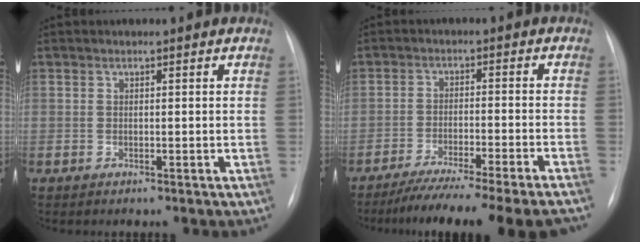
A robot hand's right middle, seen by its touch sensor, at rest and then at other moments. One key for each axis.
{"total": 16.6, "fx": -14.4, "fy": -0.7, "fz": 8.2, "tx": -0.101, "ty": -0.035, "tz": -0.211}